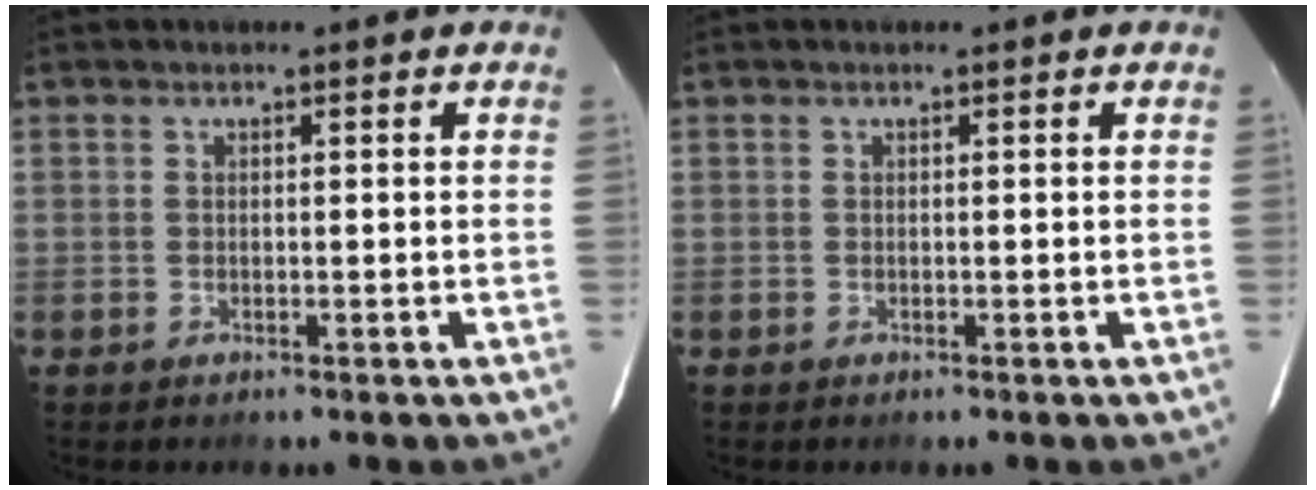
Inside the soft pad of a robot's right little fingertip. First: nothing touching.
{"total": 0.0}